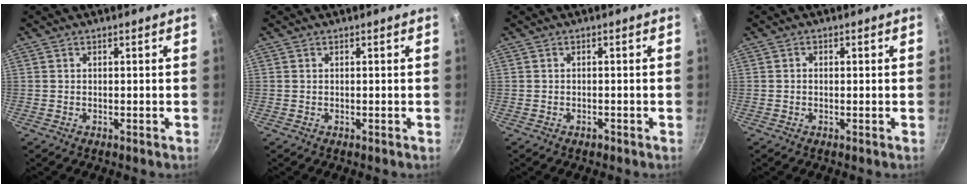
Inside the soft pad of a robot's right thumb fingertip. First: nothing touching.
{"total": 0.0}
{"total": 0.9, "force": [-0.6, 0.5, 0.4], "torque": [-0.007, 0.004, -0.009]}
{"total": 1.0, "force": [0.0, 0.8, 0.6], "torque": [-0.009, 0.005, -0.001]}